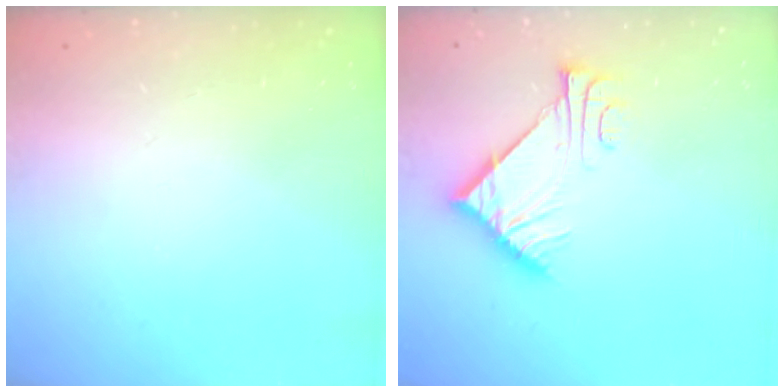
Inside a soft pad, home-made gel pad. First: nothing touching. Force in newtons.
{"total": 7.7, "press": 7.7, "slide": 0.1}